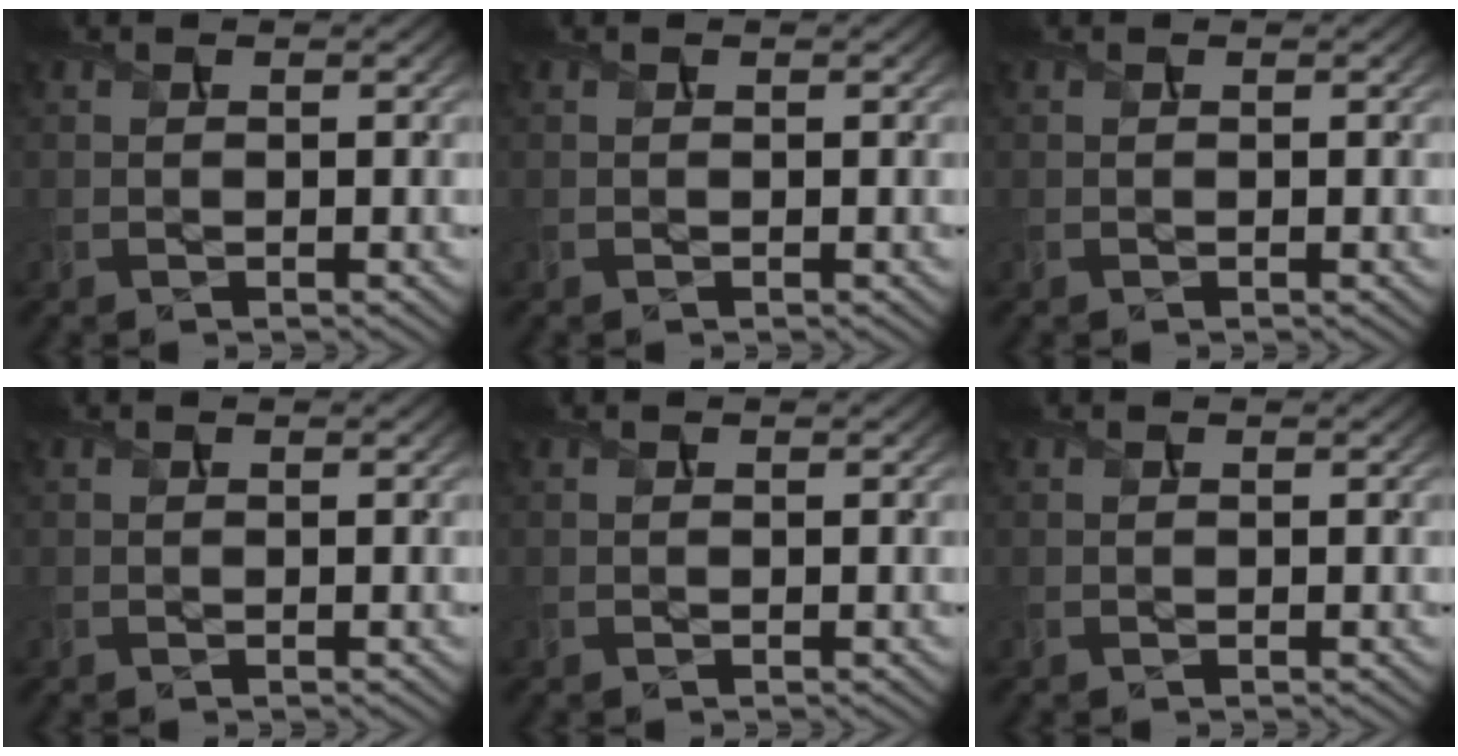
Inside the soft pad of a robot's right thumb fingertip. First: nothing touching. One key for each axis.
{"total": 0.0}
{"total": 0.0}
{"total": 0.0}
{"total": 0.0}
{"total": 0.0}